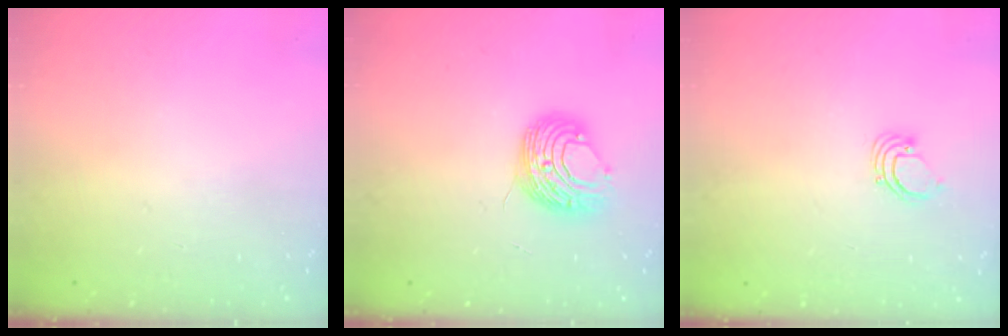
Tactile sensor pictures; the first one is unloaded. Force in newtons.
{"total": 9.7, "press": 9.7, "slide": 0.6}
{"total": 2.2, "press": 2.2, "slide": 0.2}